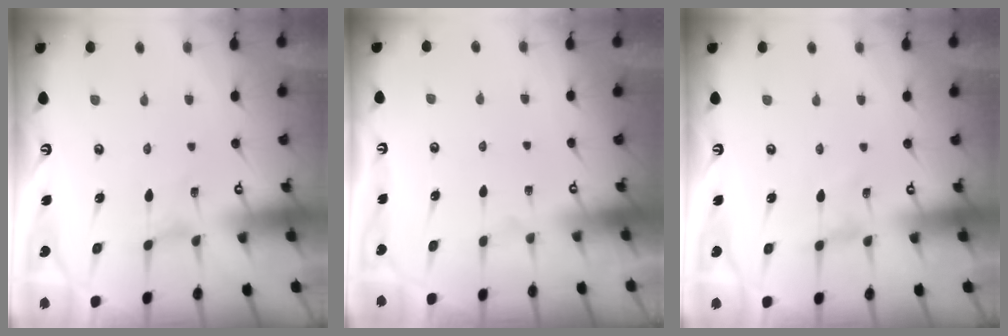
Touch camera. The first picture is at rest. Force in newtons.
{"total": 0.0}
{"total": 0.0}